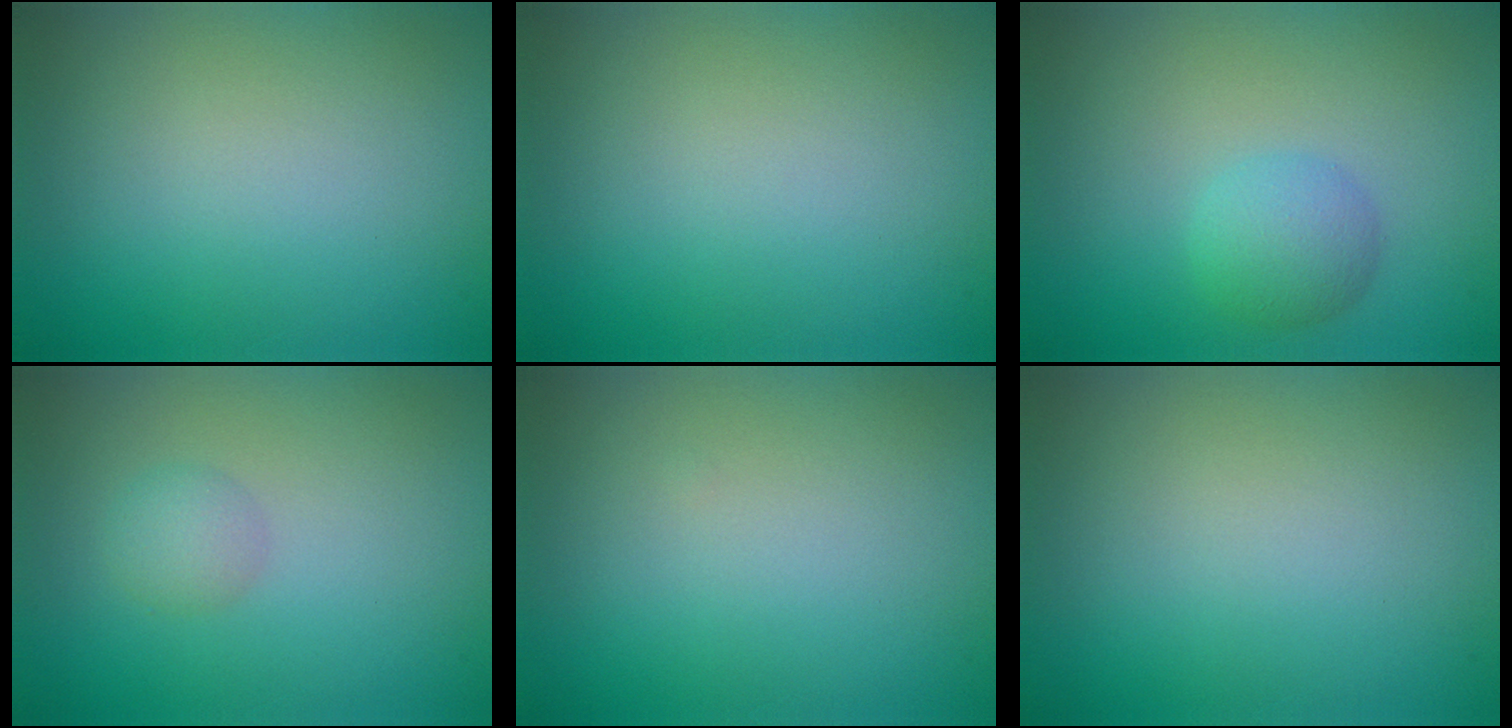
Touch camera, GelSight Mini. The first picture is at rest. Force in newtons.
{"total": 0.0}
{"total": 2.6, "press": 2.6, "slide": 0.1}
{"total": 1.6, "press": 1.6, "slide": 0.1}
{"total": 0.0}
{"total": 0.0}